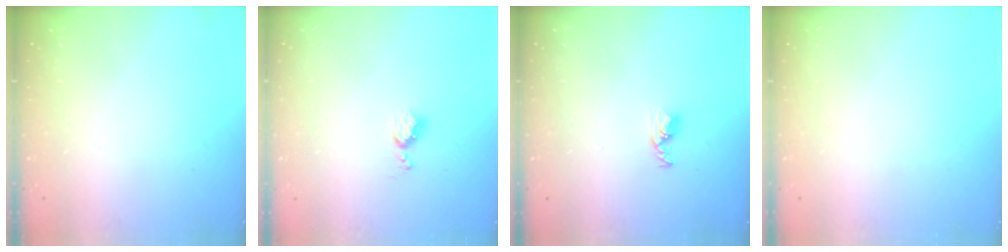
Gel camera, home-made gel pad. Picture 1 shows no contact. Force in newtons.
{"total": 4.3, "press": 4.3, "slide": 0.5}
{"total": 3.7, "press": 3.6, "slide": 0.6}
{"total": 0.0}